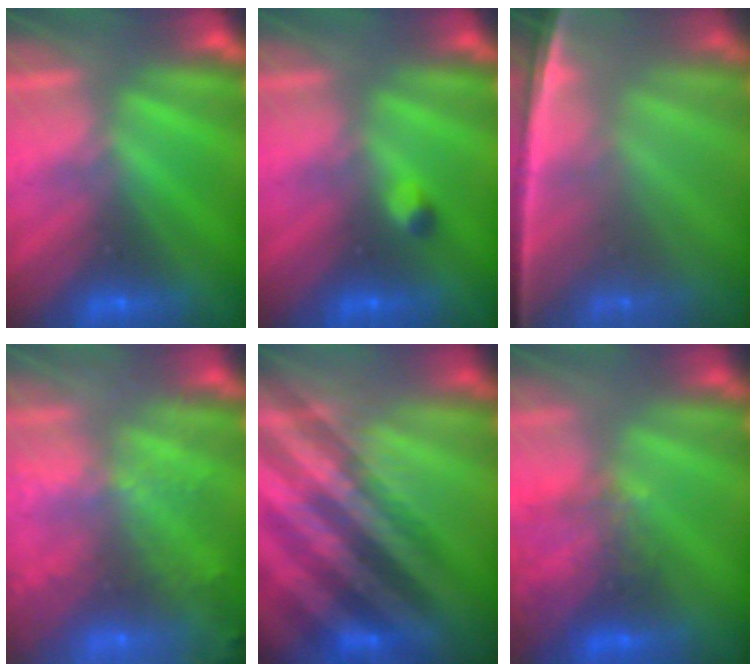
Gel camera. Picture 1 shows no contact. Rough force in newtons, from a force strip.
{"total": 2.4}
{"total": 7.2}
{"total": 6.8}
{"total": 3.6}
{"total": 7.7}